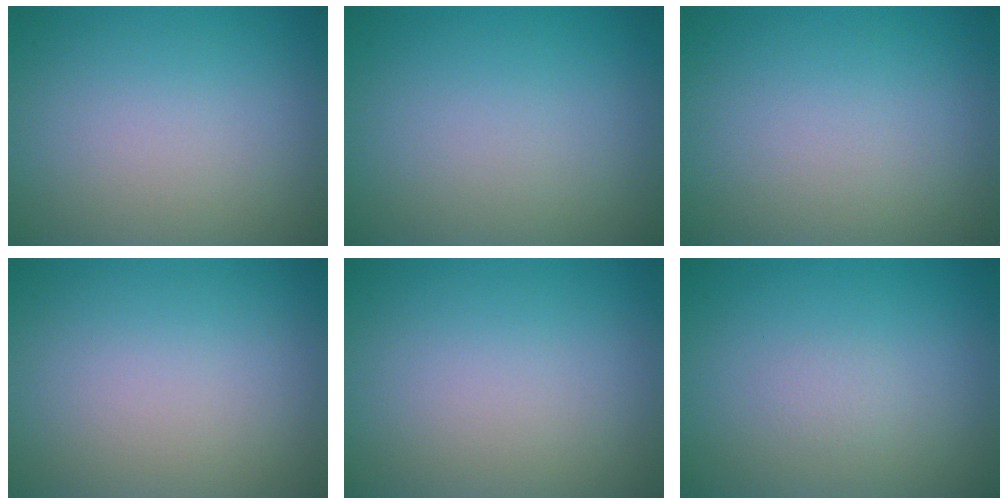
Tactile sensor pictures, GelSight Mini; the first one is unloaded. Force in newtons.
{"total": 0.0}
{"total": 0.0}
{"total": 0.0}
{"total": 0.0}
{"total": 0.6, "press": 0.6, "slide": 0.0}